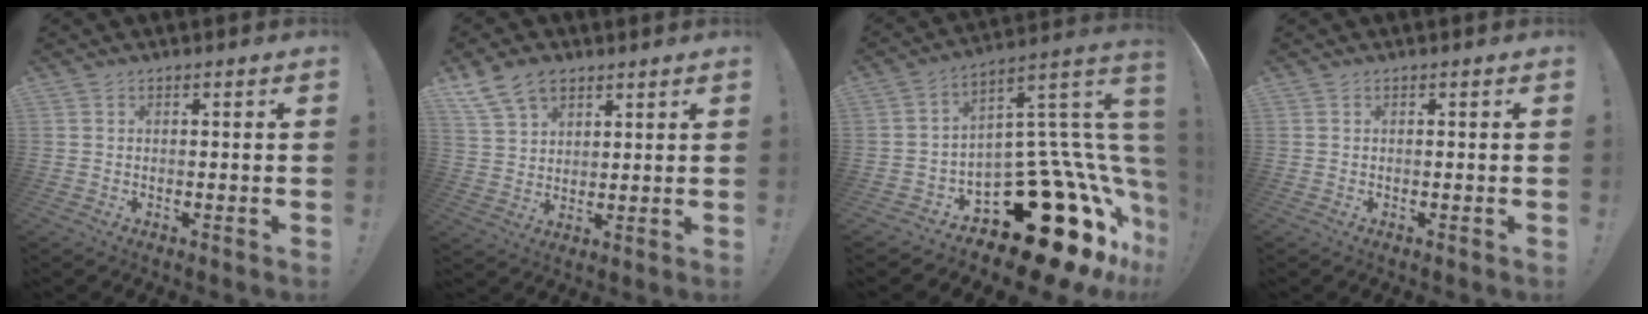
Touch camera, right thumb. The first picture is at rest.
{"total": 10.1, "force": [6.6, 6.4, 4.0], "torque": [-0.067, -0.030, 0.131]}
{"total": 27.8, "force": [-12.9, 13.4, 20.7], "torque": [-0.228, 0.037, -0.164]}
{"total": 0.0}